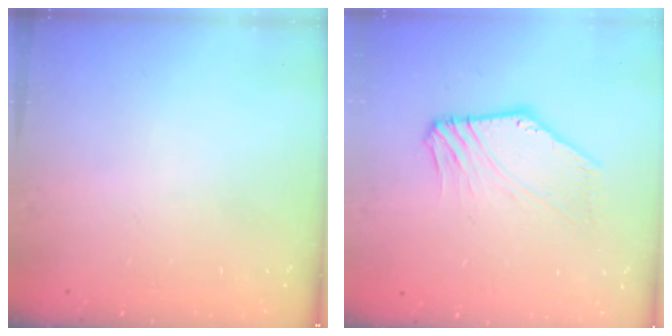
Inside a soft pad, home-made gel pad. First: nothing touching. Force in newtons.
{"total": 1.7, "press": 1.7, "slide": 0.5}